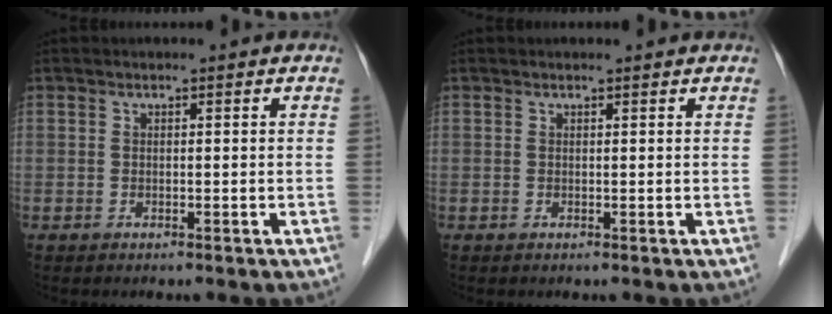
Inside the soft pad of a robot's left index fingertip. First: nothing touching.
{"total": 1.0, "force": [1.0, 0.1, 0.1], "torque": [-0.011, 0.006, 0.013]}